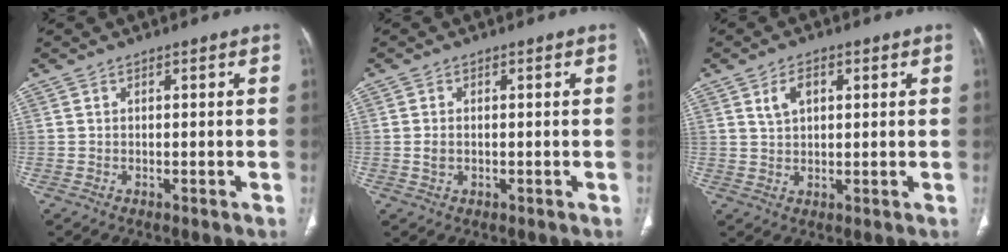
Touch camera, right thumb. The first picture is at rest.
{"total": 1.9, "force": [-0.2, 1.2, 1.4], "torque": [-0.031, 0.002, -0.003]}
{"total": 4.4, "force": [1.8, 2.6, 3.1], "torque": [-0.048, 0.003, 0.036]}